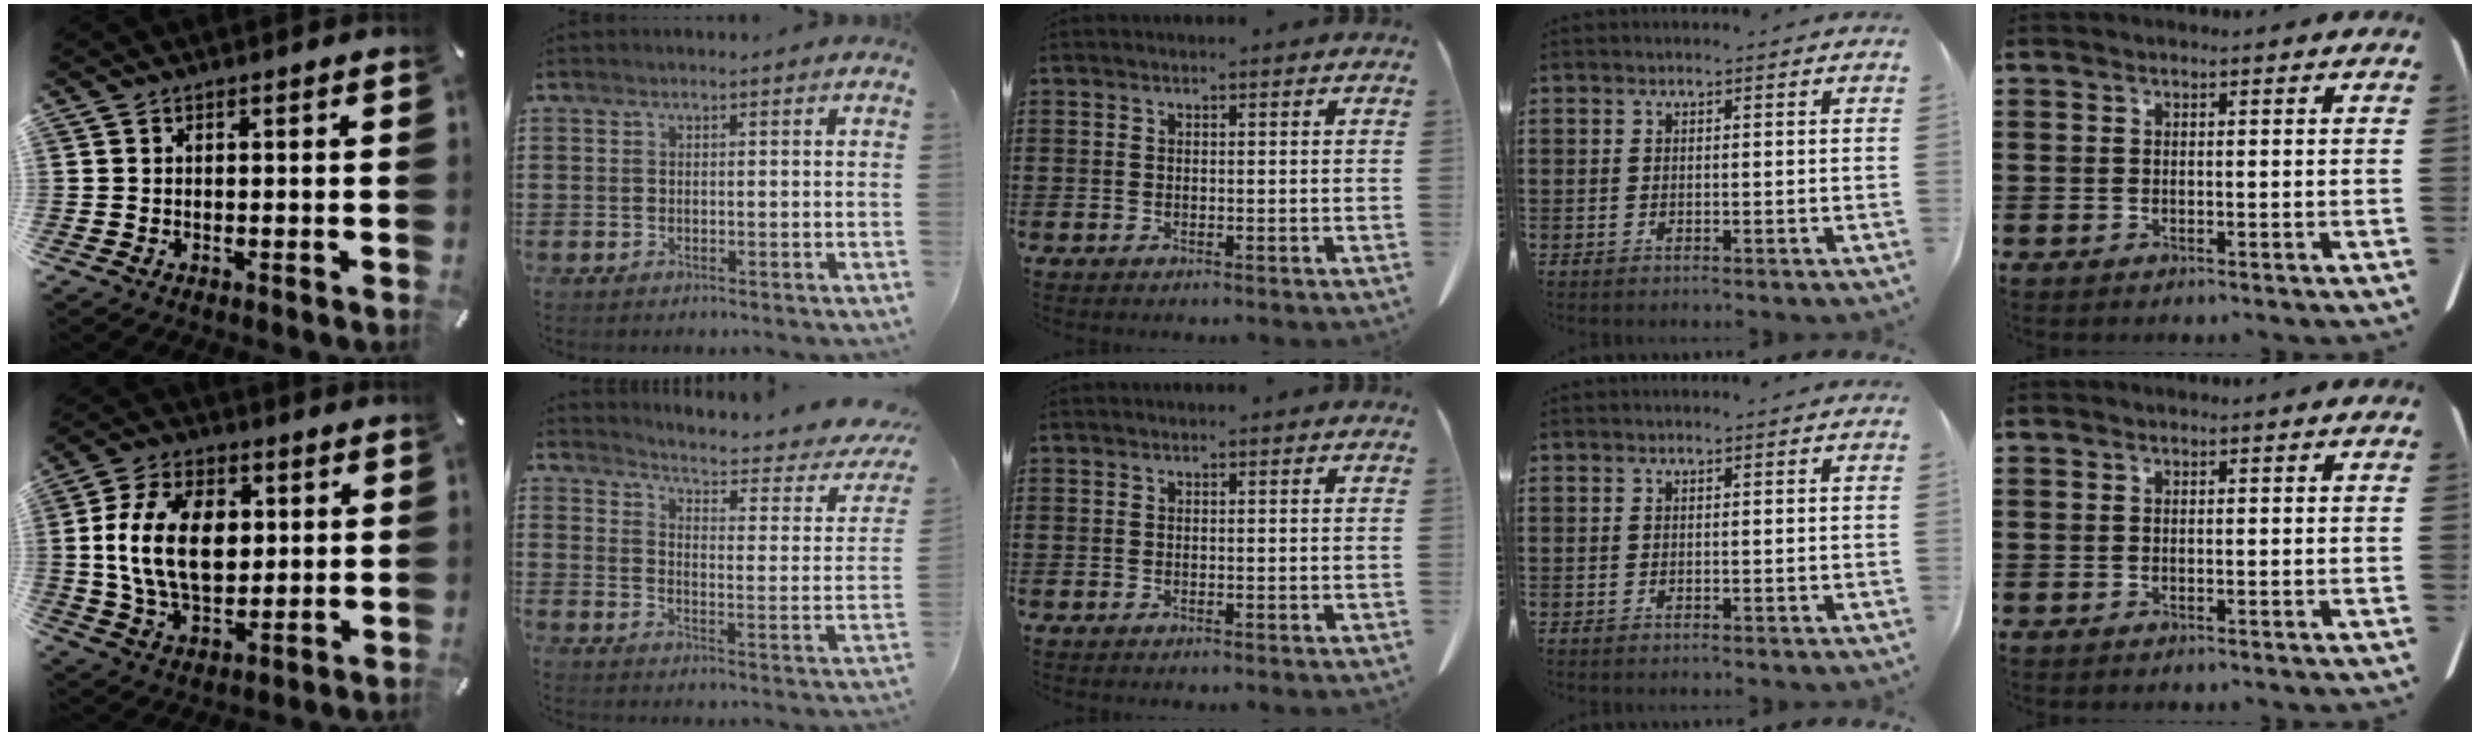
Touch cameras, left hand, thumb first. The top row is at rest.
{"thumb": {"total": 15.6, "force": [1.9, 10.8, 11.1], "torque": [-0.221, 0.014, 0.031]}, "index": {"total": 3.3, "force": [2.7, -0.3, 1.8], "torque": [-0.046, -0.033, 0.032]}}